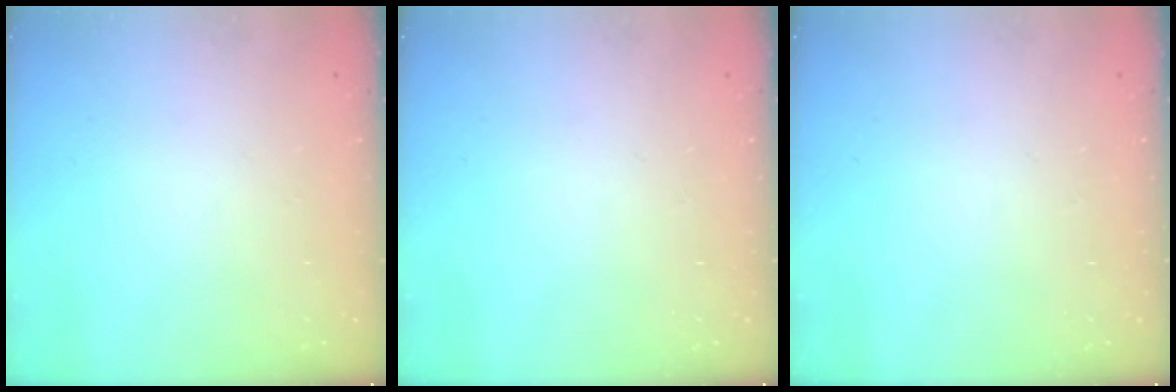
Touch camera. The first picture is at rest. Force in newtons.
{"total": 0.0}
{"total": 0.0}